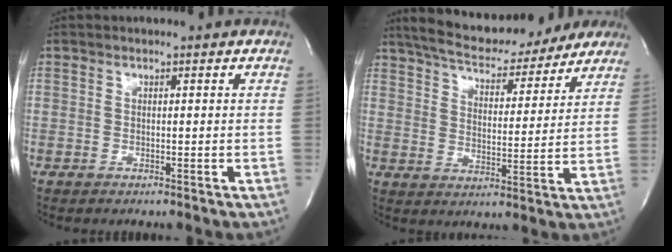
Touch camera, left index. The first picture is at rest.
{"total": 19.2, "force": [16.7, 5.5, 7.6], "torque": [-0.124, 0.010, 0.234]}